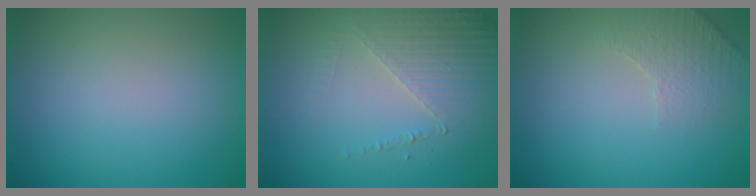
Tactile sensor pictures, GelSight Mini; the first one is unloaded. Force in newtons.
{"total": 4.9, "press": 3.2, "slide": 3.7}
{"total": 2.3, "press": 2.3, "slide": 0.6}